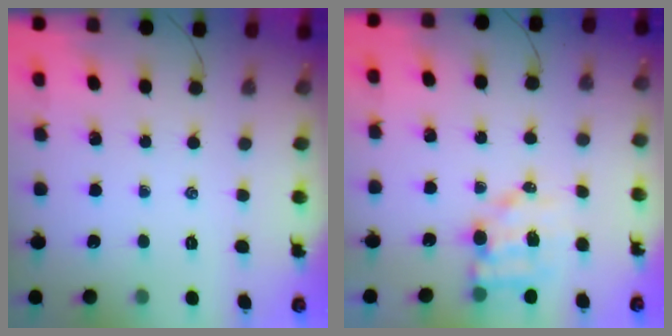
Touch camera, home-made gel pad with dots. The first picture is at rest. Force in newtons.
{"total": 7.8, "press": 7.8, "slide": 0.8}